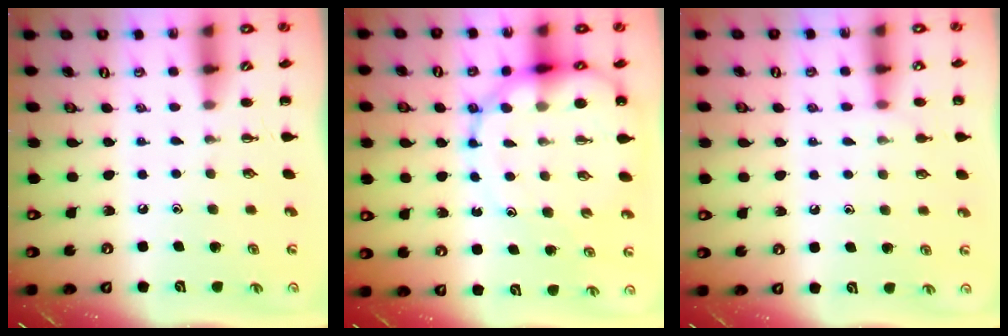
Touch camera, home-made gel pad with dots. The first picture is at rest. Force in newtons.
{"total": 13.7, "press": 13.2, "slide": 3.7}
{"total": 5.7, "press": 5.5, "slide": 1.5}